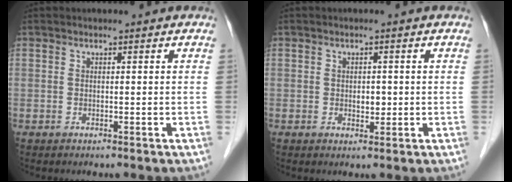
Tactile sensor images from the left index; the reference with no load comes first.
{"total": 1.8, "force": [0.0, 1.1, 1.4], "torque": [-0.021, 0.000, 0.002]}